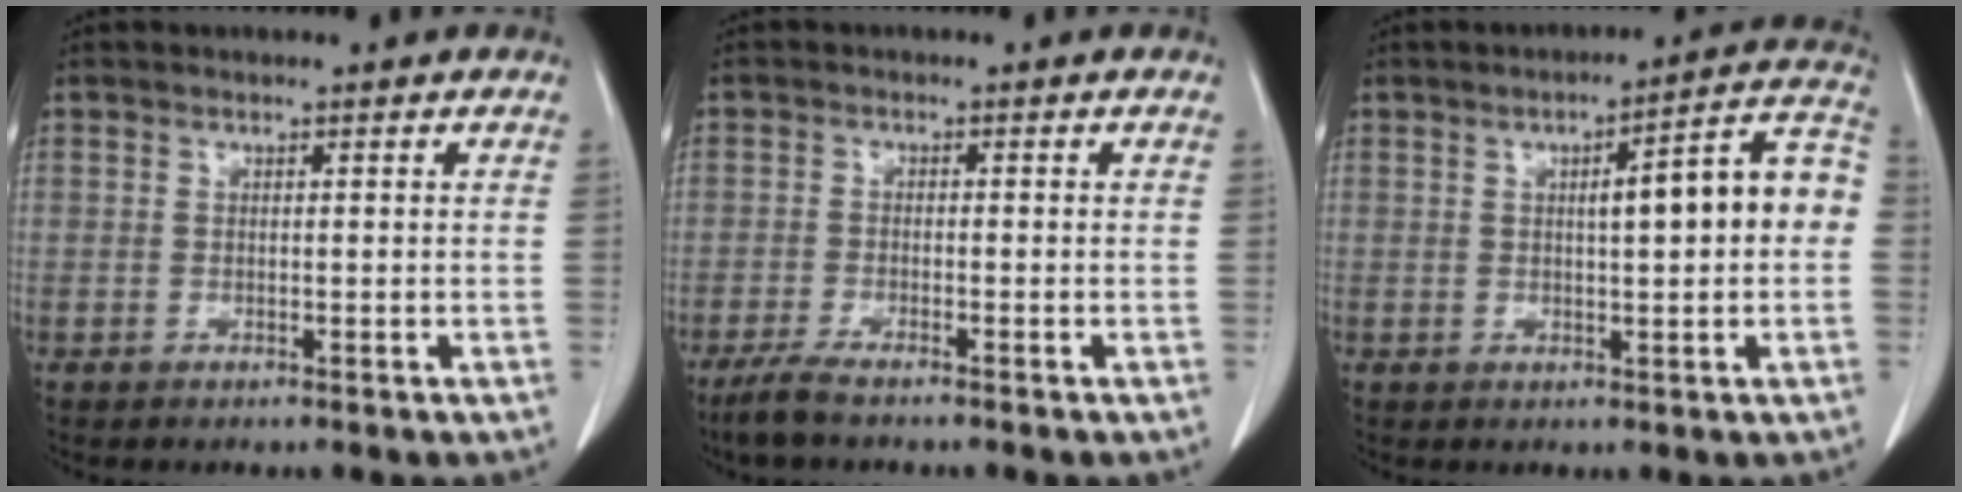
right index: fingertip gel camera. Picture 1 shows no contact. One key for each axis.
{"total": 3.8, "fx": -3.1, "fy": 0.3, "fz": 2.2, "tx": -0.048, "ty": -0.009, "tz": -0.057}
{"total": 10.3, "fx": 0.6, "fy": 1.5, "fz": 10.2, "tx": -0.135, "ty": 0.034, "tz": 0.007}